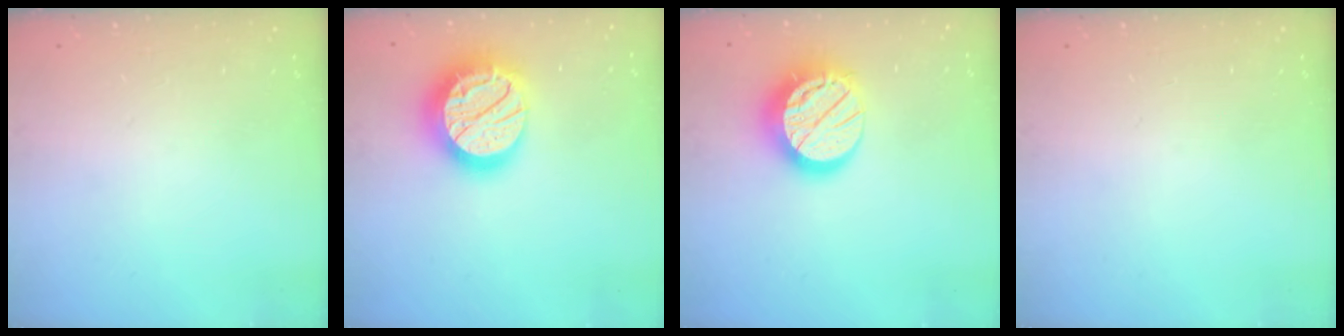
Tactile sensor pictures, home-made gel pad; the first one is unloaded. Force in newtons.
{"total": 23.0, "press": 23.0, "slide": 1.5}
{"total": 16.6, "press": 16.6, "slide": 0.9}
{"total": 0.0}